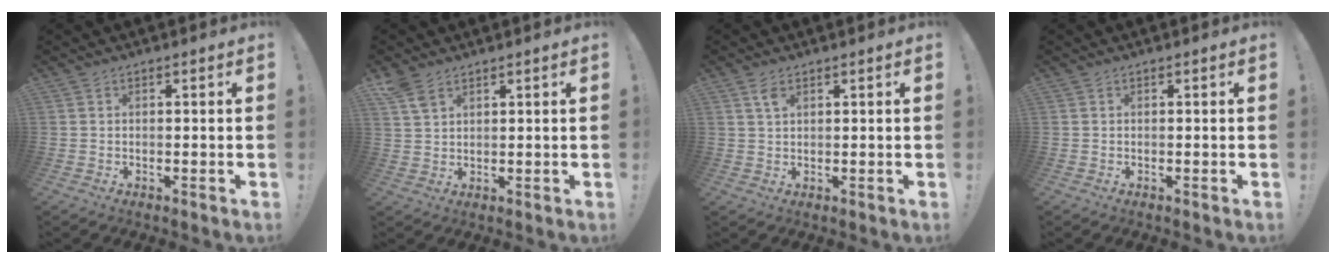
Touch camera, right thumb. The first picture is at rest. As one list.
[{"total": 5.4, "force": [3.6, 2.7, 2.9], "torque": [-0.054, -0.016, 0.070]}, {"total": 3.3, "force": [1.7, 1.6, 2.3], "torque": [-0.040, -0.003, 0.030]}, {"total": 0.0}]